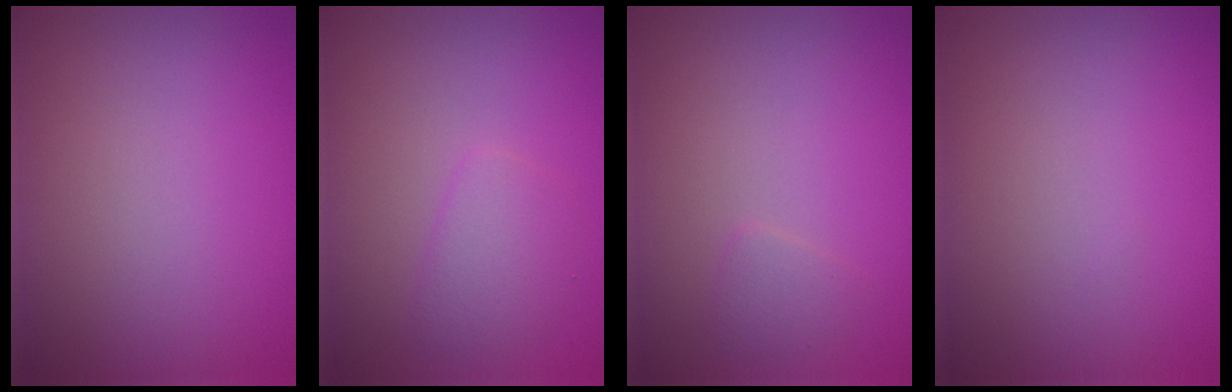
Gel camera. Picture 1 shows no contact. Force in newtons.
{"total": 2.0, "press": 2.0, "slide": 0.0}
{"total": 1.0, "press": 1.0, "slide": 0.1}
{"total": 0.0}